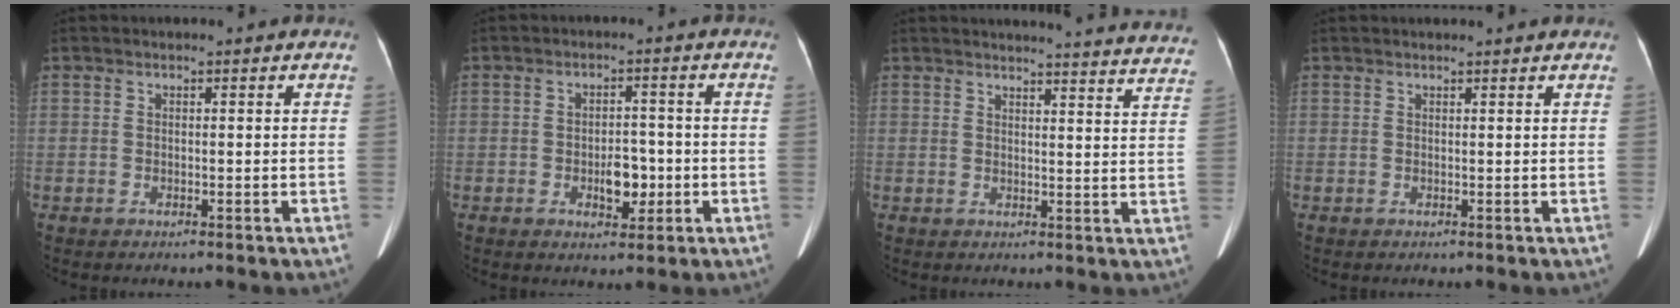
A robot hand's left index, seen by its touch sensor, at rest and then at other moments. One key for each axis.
{"total": 4.5, "fx": -1.5, "fy": 2.4, "fz": 3.4, "tx": -0.051, "ty": 0.003, "tz": -0.017}
{"total": 23.0, "fx": 22.5, "fy": 1.0, "fz": 4.8, "tx": -0.045, "ty": -0.099, "tz": 0.235}
{"total": 3.2, "fx": 3.1, "fy": -0.1, "fz": 1.0, "tx": -0.012, "ty": 0.016, "tz": 0.032}